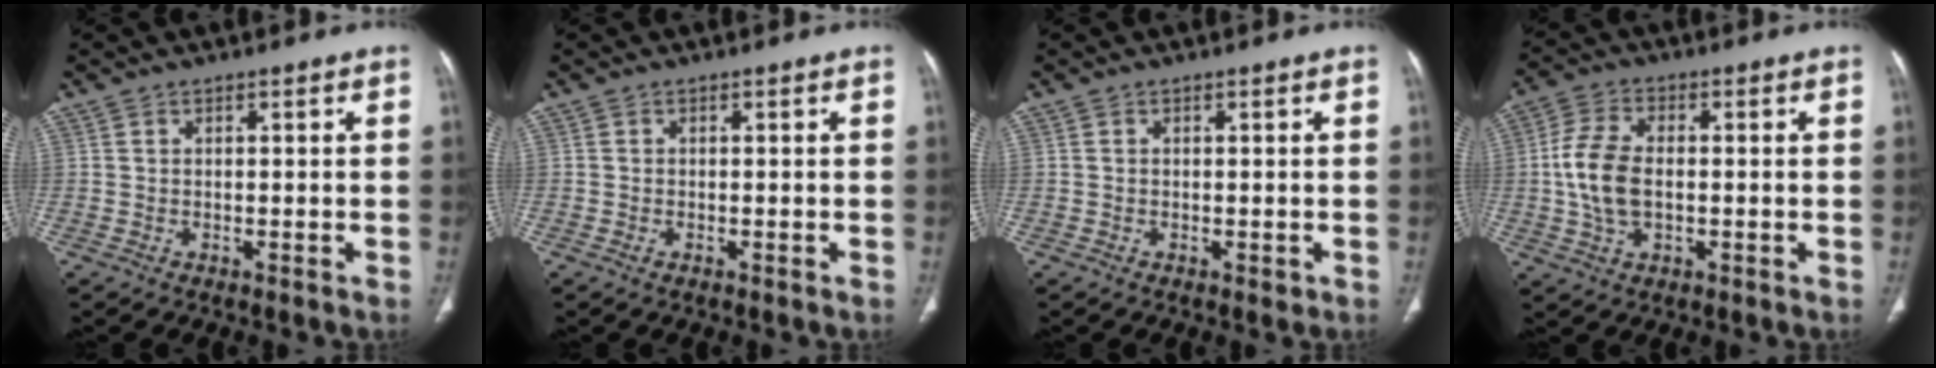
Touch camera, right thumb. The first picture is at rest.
{"total": 0.6, "force": [-0.3, 0.3, 0.4], "torque": [-0.010, 0.002, -0.005]}
{"total": 0.7, "force": [-0.2, 0.4, 0.6], "torque": [-0.009, -0.002, -0.002]}
{"total": 9.5, "force": [-0.4, 5.6, 7.6], "torque": [-0.161, 0.010, -0.011]}